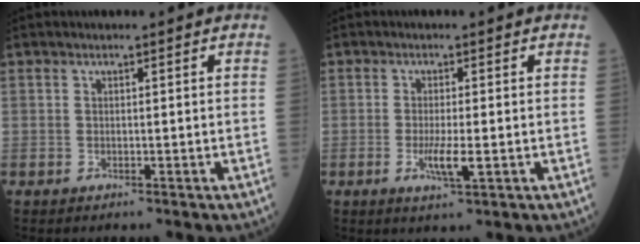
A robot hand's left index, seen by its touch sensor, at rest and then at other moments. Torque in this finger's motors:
{"motor_torque": [0.36, 0.14, 0.12, 0.05]}